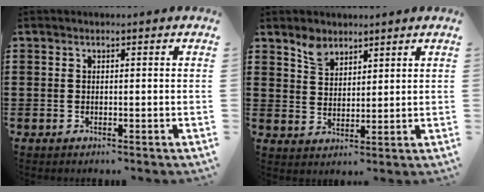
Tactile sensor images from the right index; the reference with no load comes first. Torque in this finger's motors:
{"motor_torque": [0.00, 0.00, 0.02, 0.03]}